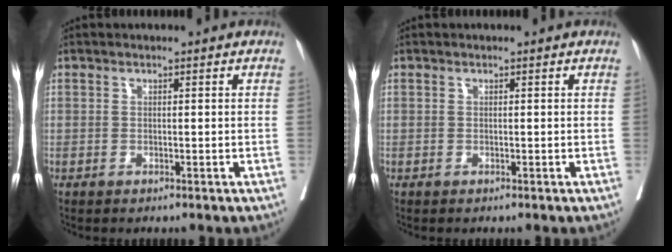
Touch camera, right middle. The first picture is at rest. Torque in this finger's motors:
{"motor_torque": [0.00, 0.00, 0.00, 0.00]}